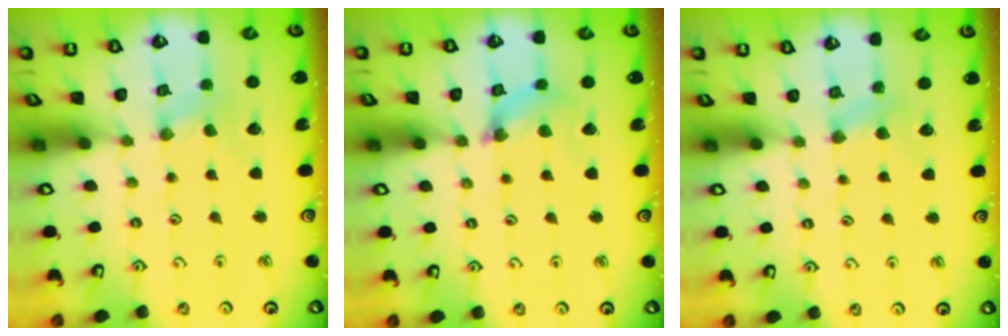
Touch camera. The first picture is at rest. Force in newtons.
{"total": 4.9, "press": 4.8, "slide": 0.6}
{"total": 3.5, "press": 3.5, "slide": 0.4}